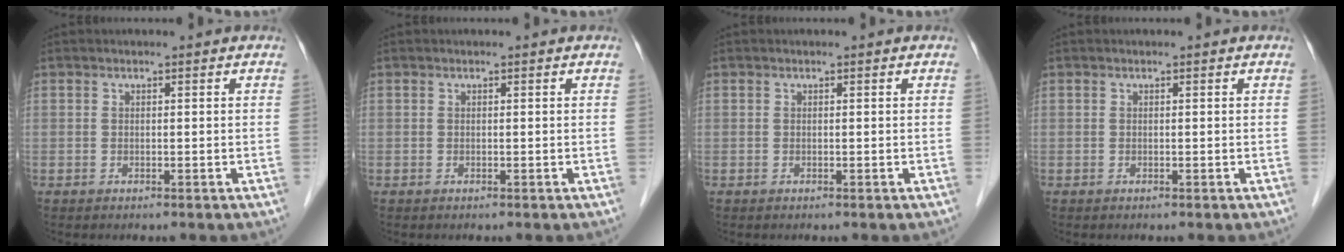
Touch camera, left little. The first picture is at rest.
{"total": 0.0}
{"total": 0.0}
{"total": 0.0}